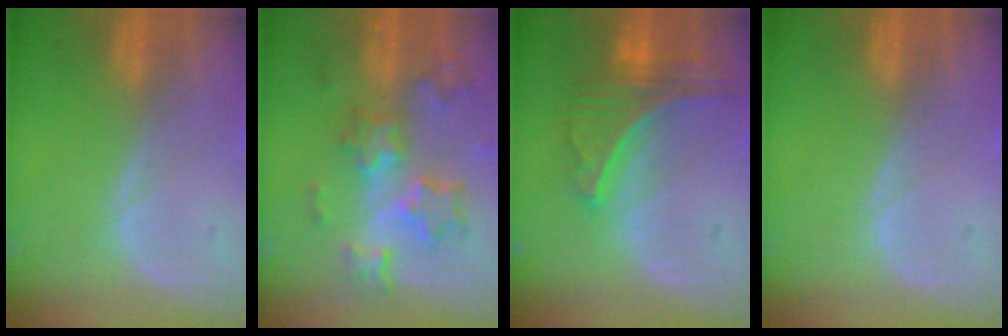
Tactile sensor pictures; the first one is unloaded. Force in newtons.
{"total": 8.7, "press": 7.7, "slide": 4.1}
{"total": 7.9, "press": 7.0, "slide": 3.7}
{"total": 0.0}